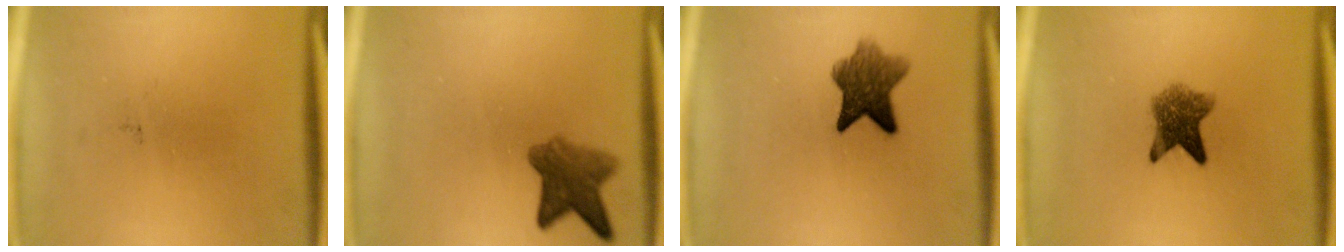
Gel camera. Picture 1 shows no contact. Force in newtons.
{"total": 5.7}
{"total": 7.1}
{"total": 5.9}